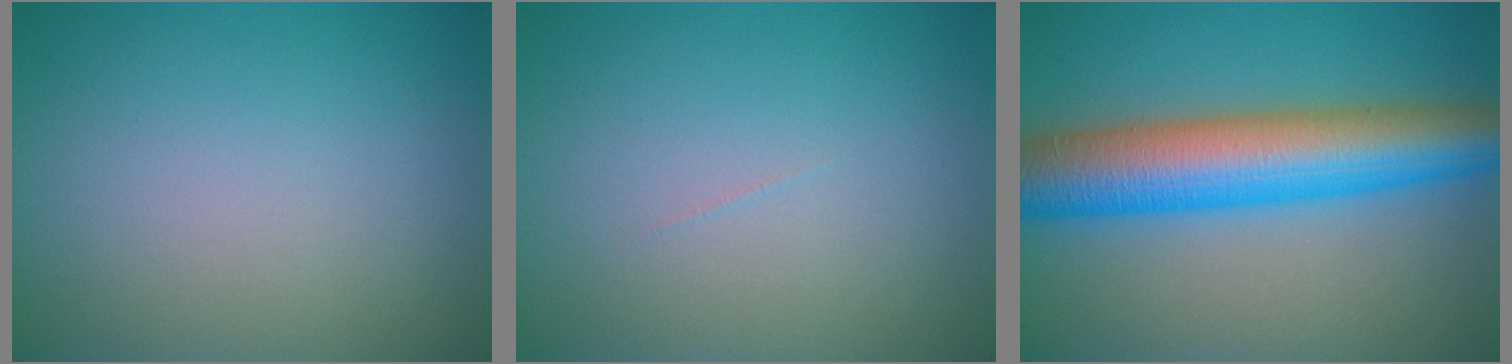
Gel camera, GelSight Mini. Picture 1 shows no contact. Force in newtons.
{"total": 0.0}
{"total": 10.8, "press": 10.8, "slide": 0.0}